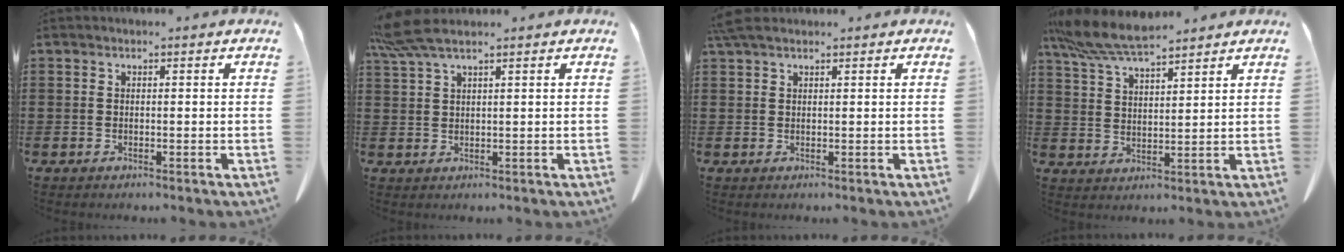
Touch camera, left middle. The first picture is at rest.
{"total": 5.1, "force": [3.7, 0.7, 3.4], "torque": [-0.082, -0.006, 0.068]}
{"total": 2.3, "force": [1.7, 0.7, 1.3], "torque": [-0.032, 0.004, 0.033]}
{"total": 8.3, "force": [7.2, 1.2, 3.9], "torque": [-0.098, -0.021, 0.134]}